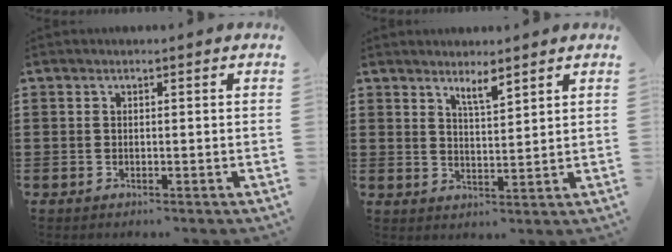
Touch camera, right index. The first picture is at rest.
{"total": 3.3, "force": [2.8, 0.4, 1.8], "torque": [-0.031, -0.002, 0.048]}